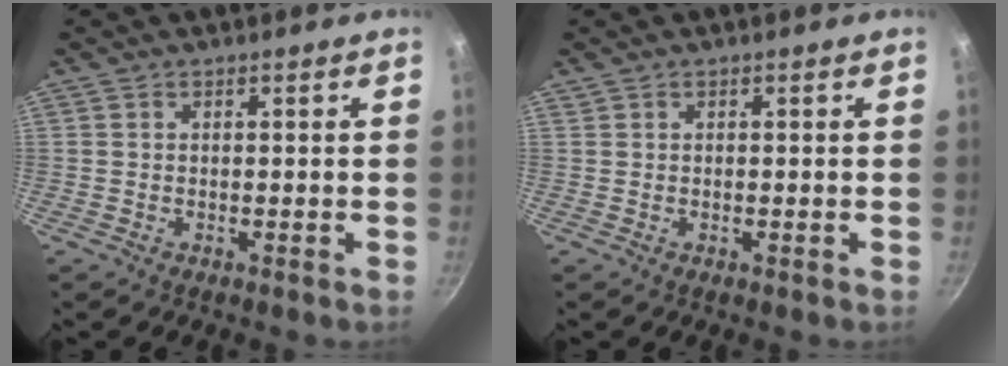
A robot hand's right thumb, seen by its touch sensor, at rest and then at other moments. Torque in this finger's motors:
{"motor_torque": [-0.53, -0.18, 0.03, 0.05, -0.01]}